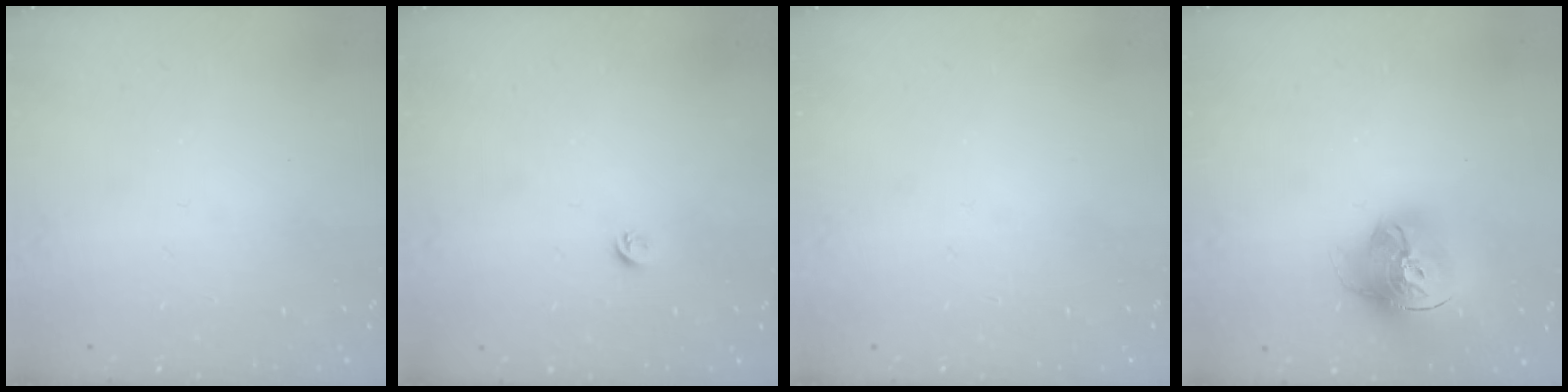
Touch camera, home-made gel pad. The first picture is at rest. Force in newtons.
{"total": 4.3, "press": 4.3, "slide": 0.4}
{"total": 0.0}
{"total": 17.9, "press": 17.9, "slide": 1.6}